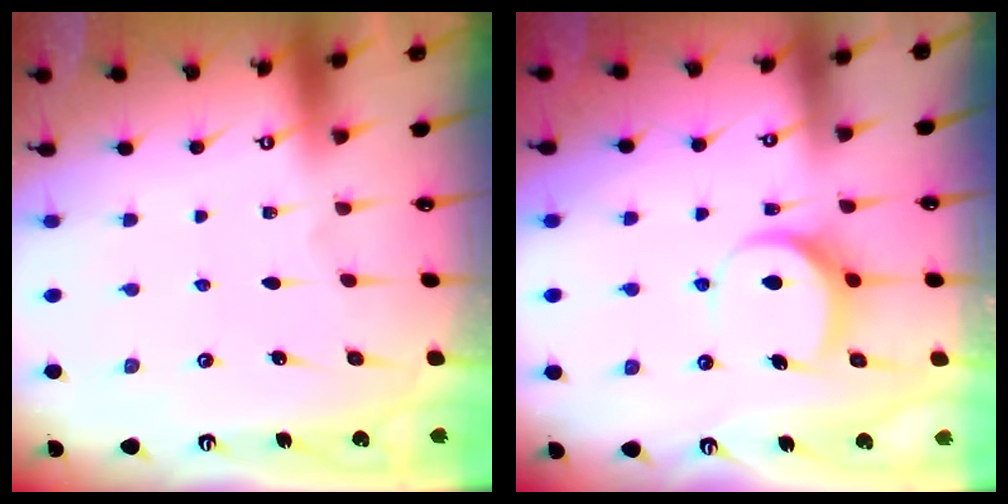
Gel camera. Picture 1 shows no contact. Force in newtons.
{"total": 8.2, "press": 8.2, "slide": 0.4}